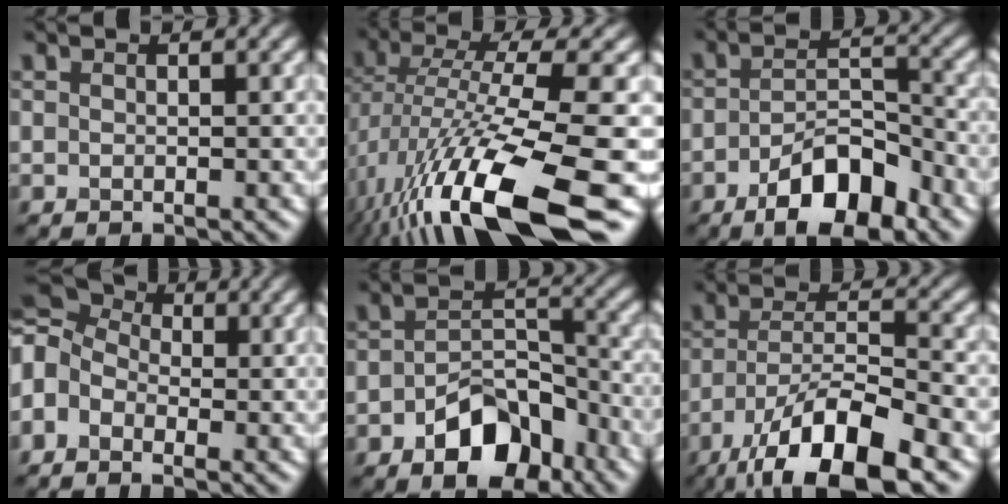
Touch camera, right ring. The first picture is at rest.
{"total": 14.8, "force": [-5.8, 4.0, 13.0], "torque": [-0.253, -0.013, -0.082]}
{"total": 7.4, "force": [-4.2, 3.1, 5.2], "torque": [-0.084, 0.002, -0.071]}
{"total": 7.8, "force": [-0.1, 6.0, 5.0], "torque": [-0.112, 0.031, -0.024]}
{"total": 6.7, "force": [-3.8, 3.8, 4.1], "torque": [-0.059, -0.002, -0.065]}
{"total": 11.2, "force": [-6.9, 3.4, 8.1], "torque": [-0.145, -0.001, -0.126]}